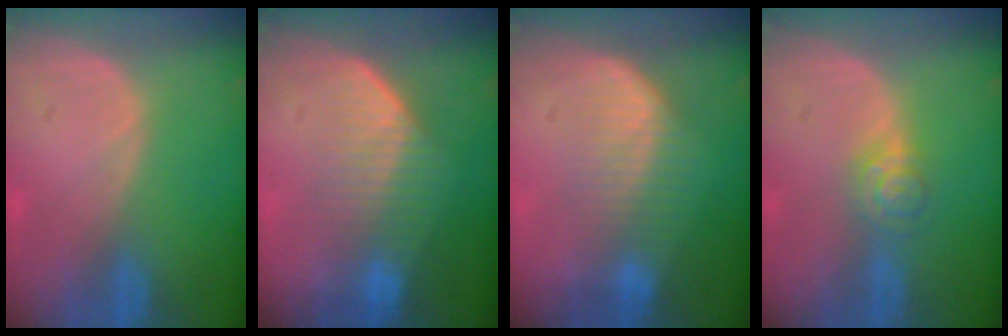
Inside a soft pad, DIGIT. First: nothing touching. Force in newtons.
{"total": 7.0, "press": 6.4, "slide": 3.0}
{"total": 6.7, "press": 6.3, "slide": 2.3}
{"total": 4.0, "press": 3.6, "slide": 1.7}